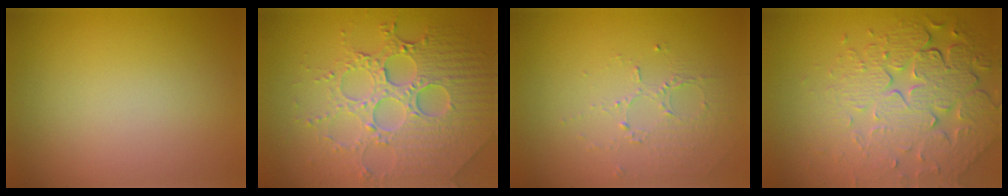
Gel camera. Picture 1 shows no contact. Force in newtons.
{"total": 7.9, "press": 5.8, "slide": 5.4}
{"total": 1.6, "press": 1.0, "slide": 1.3}
{"total": 8.2, "press": 5.8, "slide": 5.8}